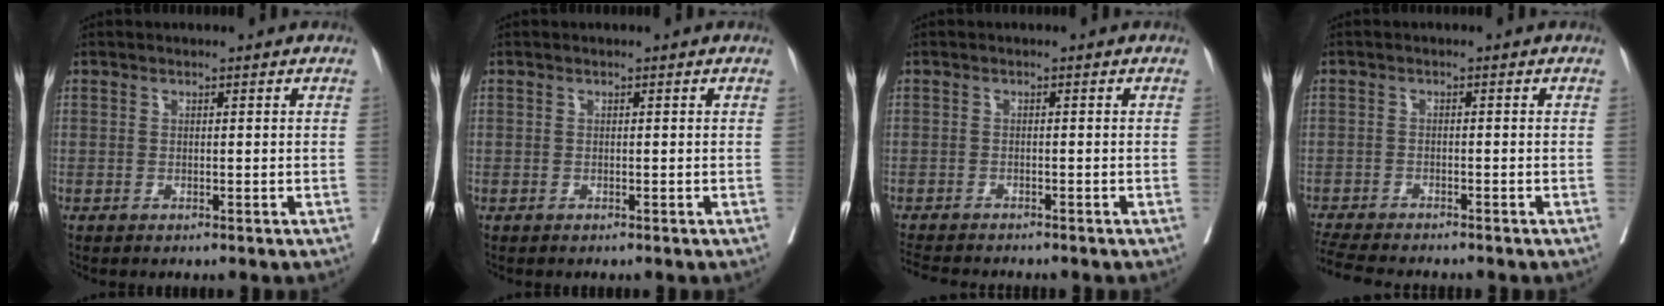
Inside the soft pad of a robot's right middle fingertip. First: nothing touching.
{"total": 0.0}
{"total": 5.4, "force": [-5.1, 0.6, 1.8], "torque": [-0.026, -0.012, -0.083]}
{"total": 7.6, "force": [-6.9, 0.6, 3.0], "torque": [-0.048, -0.015, -0.113]}